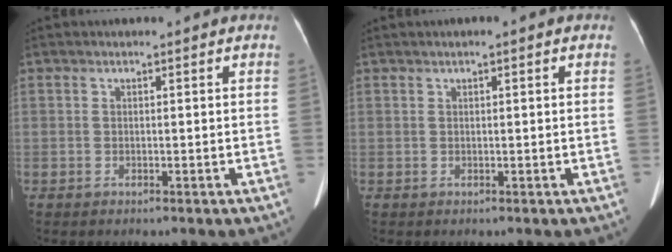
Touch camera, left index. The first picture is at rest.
{"total": 1.0, "force": [0.4, 0.1, 0.9], "torque": [-0.018, 0.005, 0.003]}